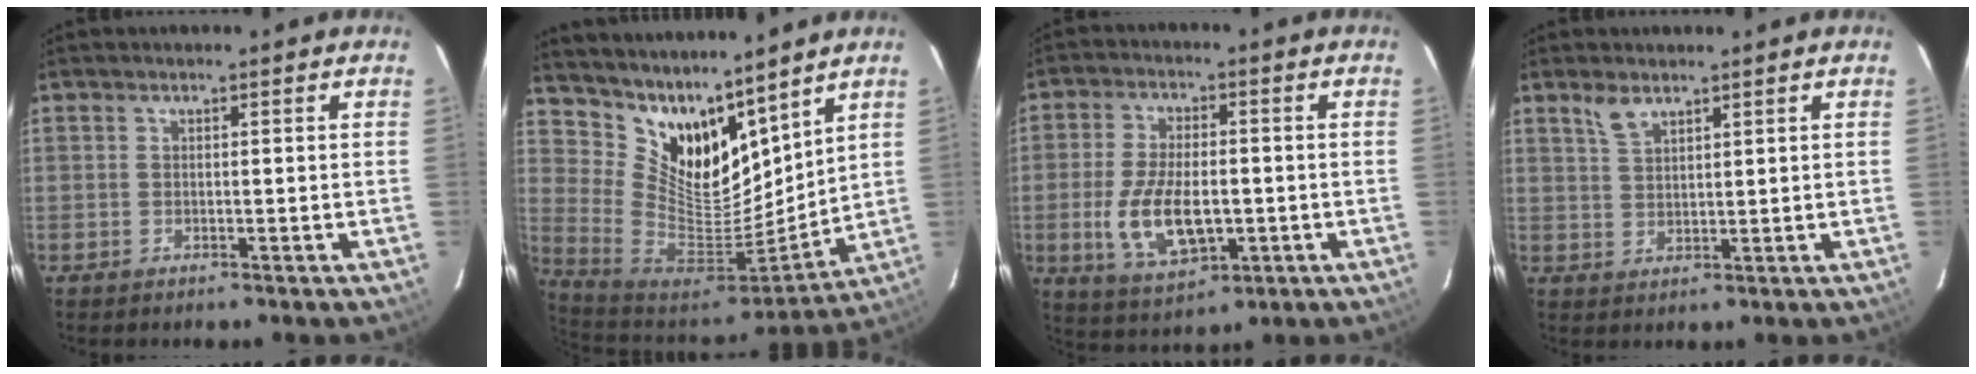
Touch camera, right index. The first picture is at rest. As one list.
[{"total": 16.1, "force": [12.9, 7.2, 6.5], "torque": [-0.147, -0.022, 0.254]}, {"total": 12.1, "force": [-2.4, 5.8, 10.3], "torque": [-0.211, -0.010, -0.034]}, {"total": 3.3, "force": [2.5, 1.3, 1.7], "torque": [-0.034, 0.002, 0.052]}]